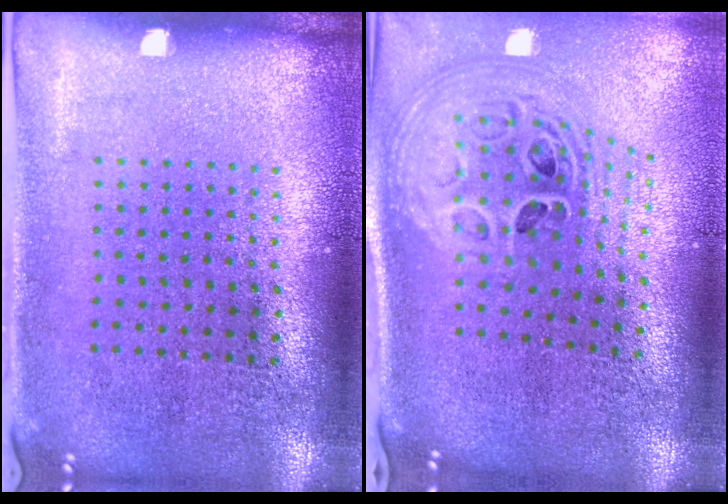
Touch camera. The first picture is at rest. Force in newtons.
{"total": 2.9, "press": 2.0, "slide": 2.1}